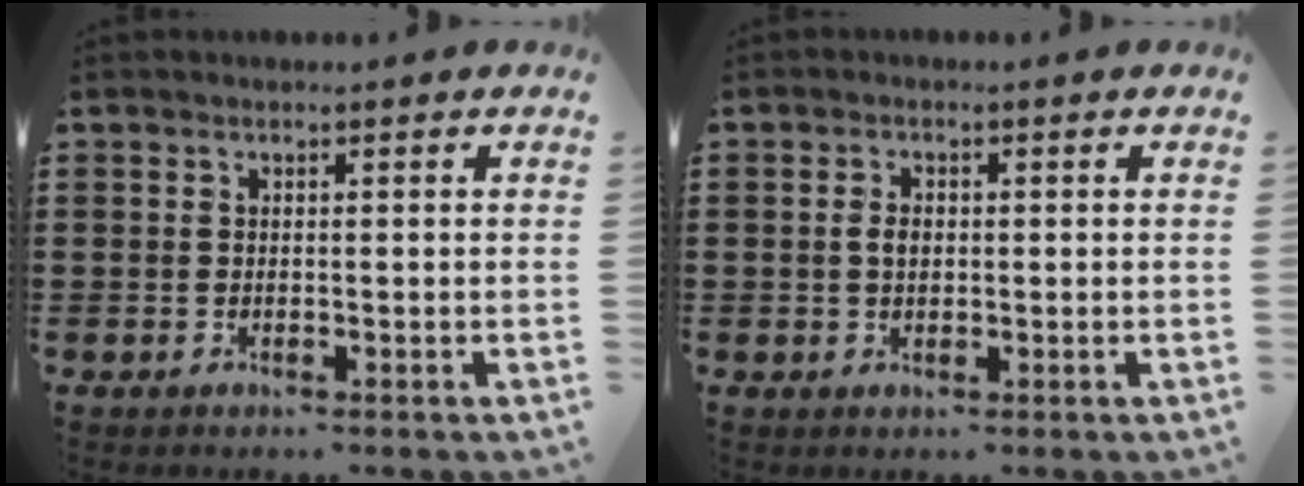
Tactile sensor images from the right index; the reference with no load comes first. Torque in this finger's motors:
{"motor_torque": [1.30, 0.84, 0.22, 0.06]}